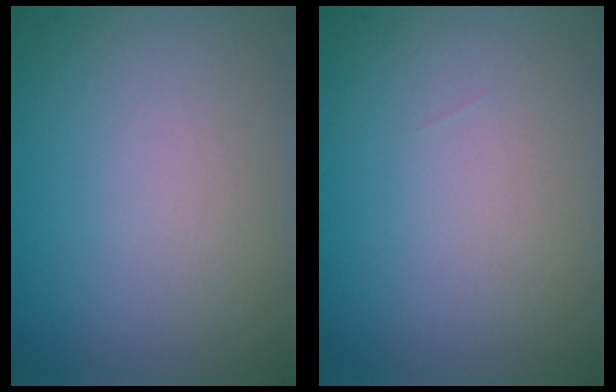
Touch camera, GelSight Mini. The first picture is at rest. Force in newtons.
{"total": 0.0}